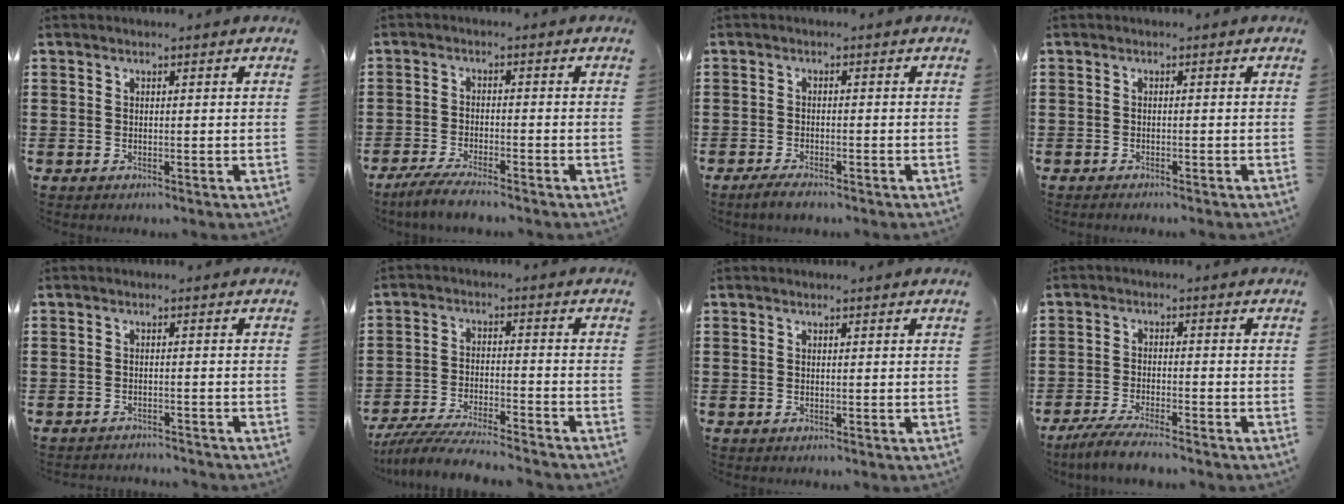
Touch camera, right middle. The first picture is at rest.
{"total": 3.8, "force": [-3.5, 0.2, 1.6], "torque": [-0.040, -0.007, -0.070]}
{"total": 2.0, "force": [-1.7, 0.3, 1.1], "torque": [-0.027, 0.000, -0.033]}
{"total": 0.7, "force": [-0.6, 0.0, 0.0], "torque": [-0.003, -0.001, -0.013]}
{"total": 1.7, "force": [-1.7, 0.1, 0.0], "torque": [-0.007, 0.000, -0.036]}
{"total": 6.6, "force": [-6.3, 0.3, 2.0], "torque": [-0.046, -0.004, -0.123]}
{"total": 0.0}
{"total": 4.3, "force": [-3.8, 0.1, 1.9], "torque": [-0.046, -0.011, -0.076]}